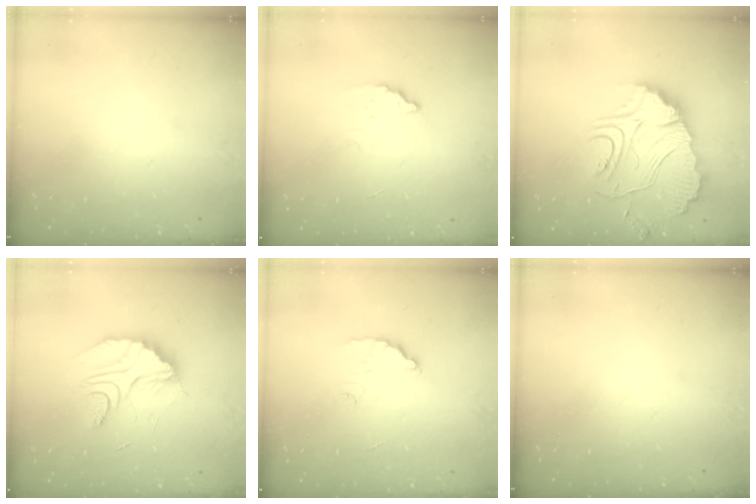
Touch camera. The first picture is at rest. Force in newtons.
{"total": 2.8, "press": 2.8, "slide": 0.2}
{"total": 18.5, "press": 18.4, "slide": 1.7}
{"total": 11.8, "press": 11.8, "slide": 0.8}
{"total": 2.9, "press": 2.9, "slide": 0.3}
{"total": 0.0}